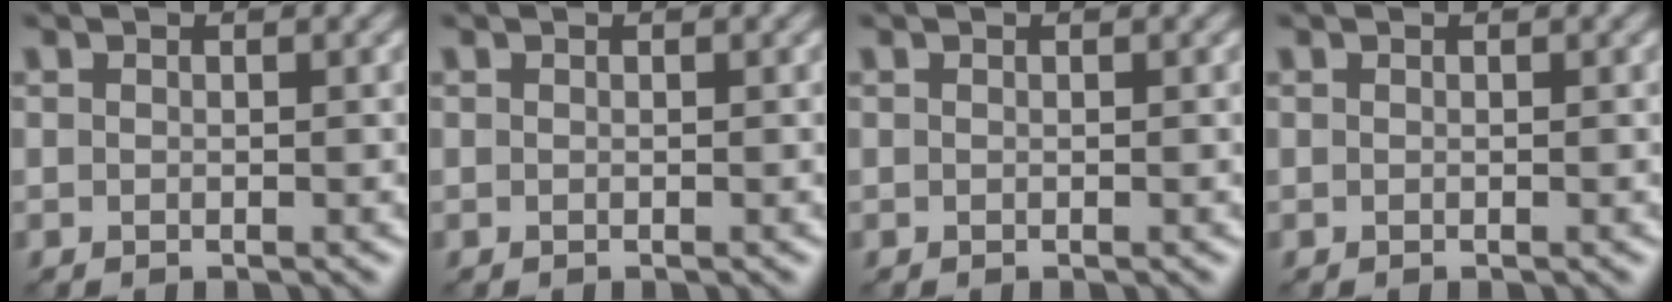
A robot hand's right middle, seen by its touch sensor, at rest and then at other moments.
{"total": 0.0}
{"total": 0.0}
{"total": 0.0}